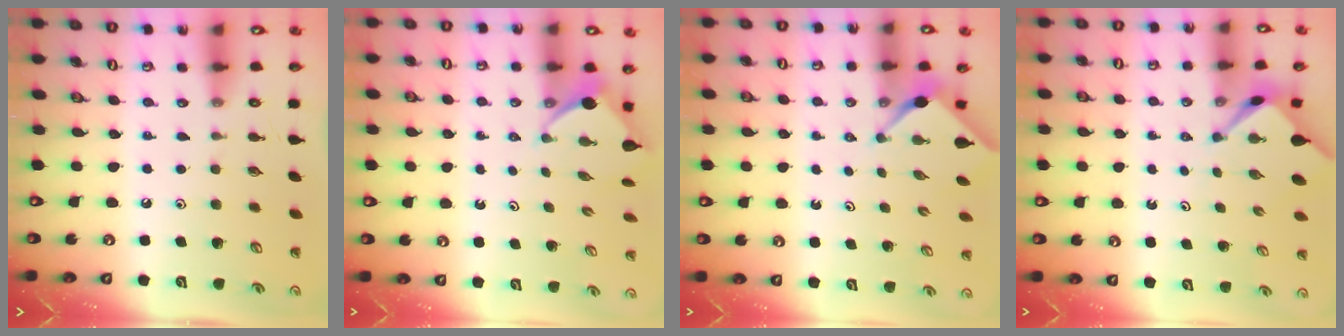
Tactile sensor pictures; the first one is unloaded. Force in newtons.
{"total": 5.4, "press": 5.4, "slide": 0.1}
{"total": 2.5, "press": 2.5, "slide": 0.2}
{"total": 2.8, "press": 2.8, "slide": 0.3}